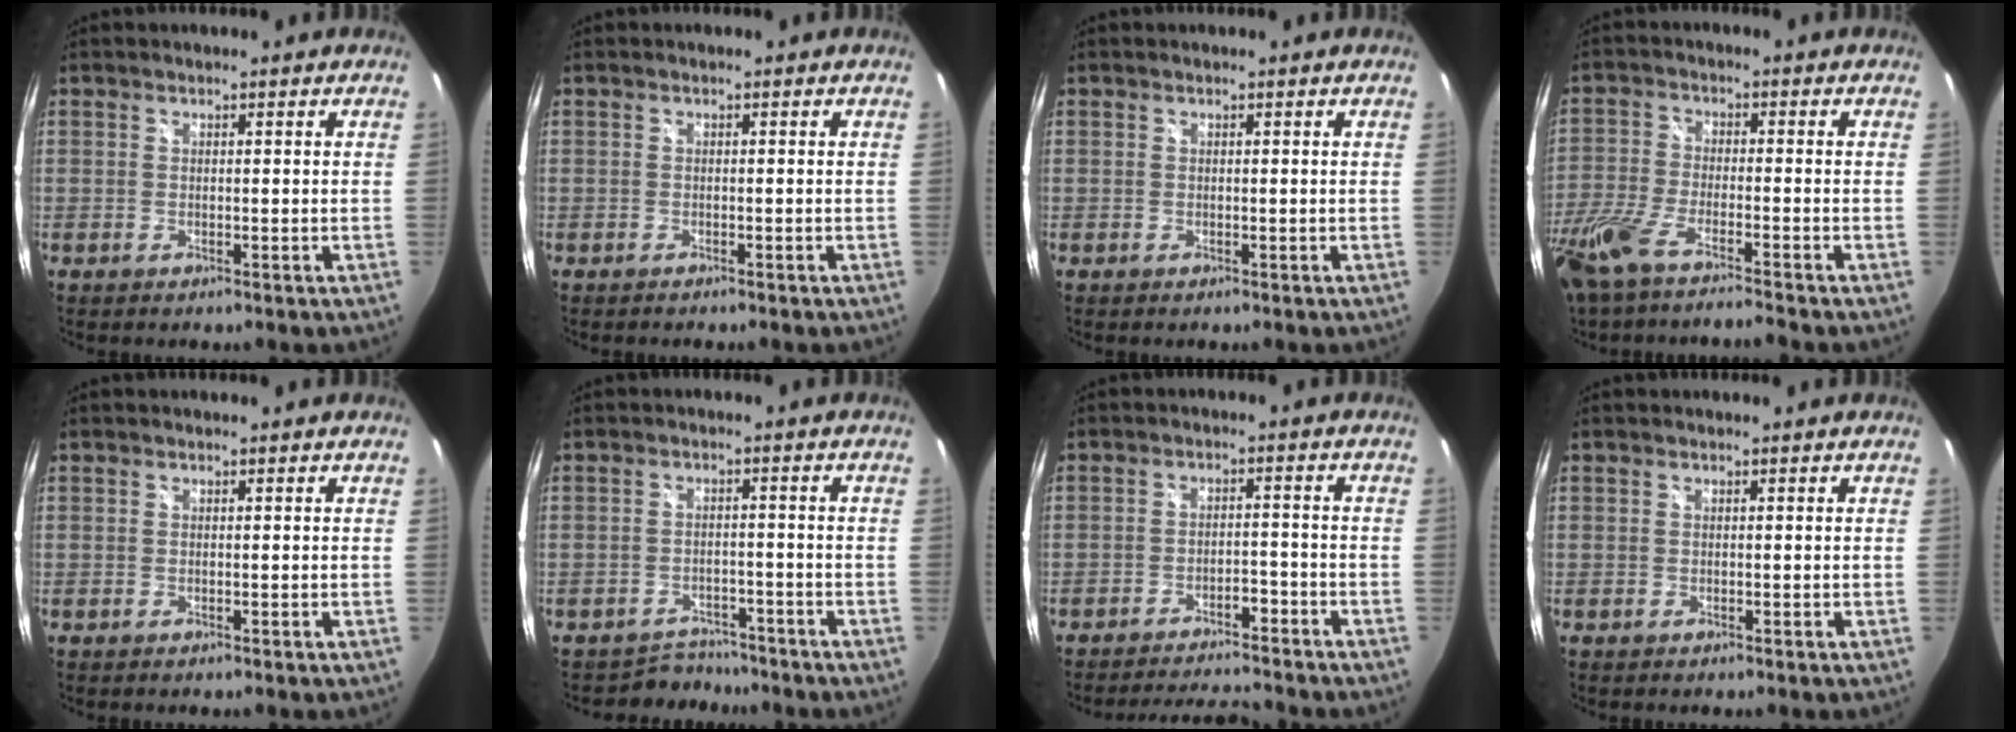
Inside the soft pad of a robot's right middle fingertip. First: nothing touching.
{"total": 0.5, "force": [-0.5, 0.1, 0.1], "torque": [-0.003, -0.002, -0.010]}
{"total": 0.0}
{"total": 12.0, "force": [-9.4, 1.4, 7.3], "torque": [-0.179, -0.036, -0.183]}
{"total": 0.0}
{"total": 5.0, "force": [-4.4, 2.1, -0.6], "torque": [0.003, 0.009, -0.069]}
{"total": 10.3, "force": [-9.4, 2.1, 3.6], "torque": [-0.078, 0.014, -0.130]}
{"total": 0.0}